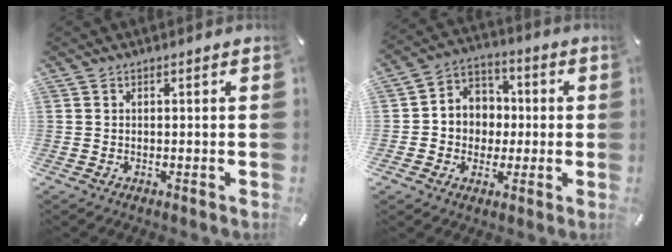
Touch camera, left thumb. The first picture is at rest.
{"total": 8.0, "force": [-1.6, 7.7, 1.3], "torque": [-0.030, 0.020, -0.027]}